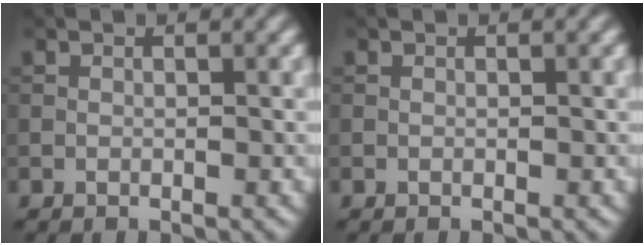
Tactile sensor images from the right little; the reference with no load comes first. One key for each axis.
{"total": 0.0}